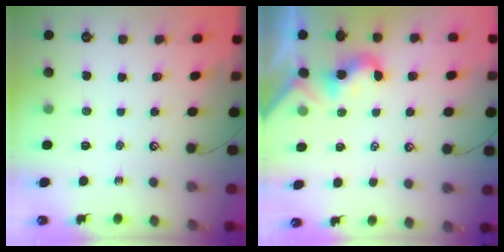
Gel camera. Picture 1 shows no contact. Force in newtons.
{"total": 0.8, "press": 0.7, "slide": 0.5}